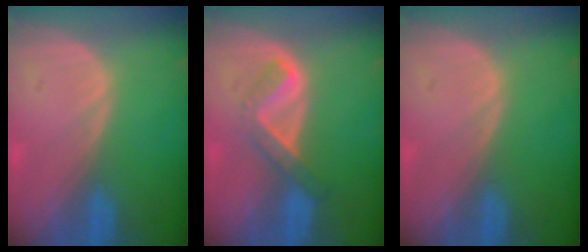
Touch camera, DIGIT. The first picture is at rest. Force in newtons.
{"total": 5.2, "press": 4.5, "slide": 2.6}
{"total": 0.0}